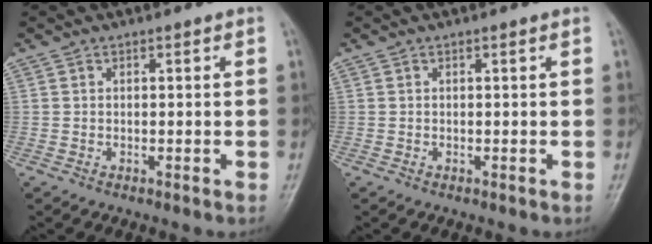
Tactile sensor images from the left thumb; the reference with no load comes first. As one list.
[{"total": 0.0}]